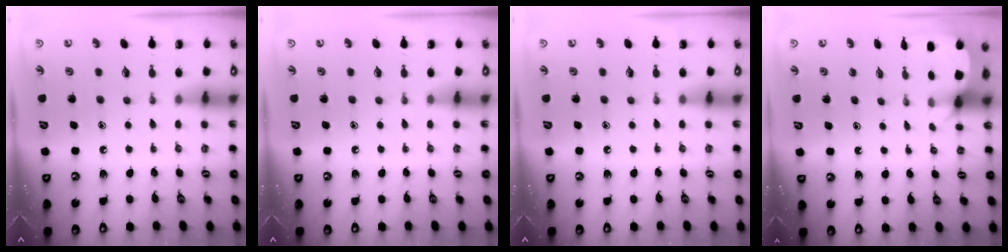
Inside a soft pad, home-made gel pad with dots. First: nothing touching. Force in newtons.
{"total": 0.0}
{"total": 0.0}
{"total": 2.5, "press": 2.5, "slide": 0.1}